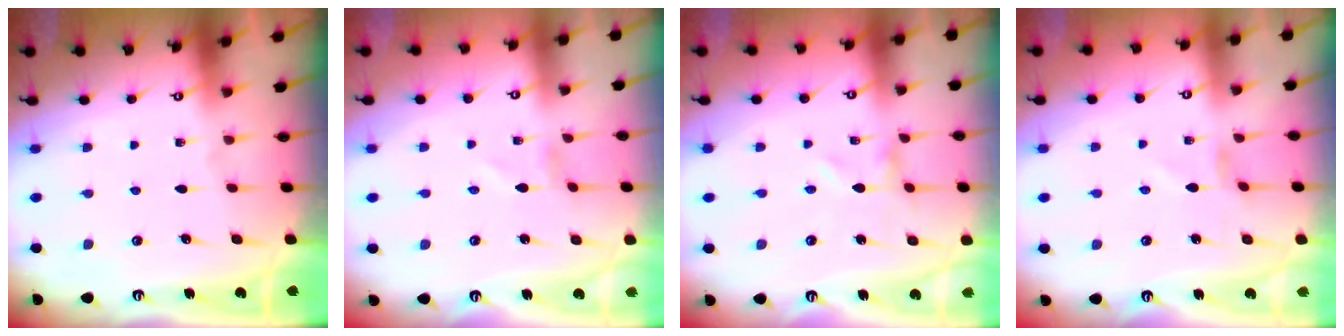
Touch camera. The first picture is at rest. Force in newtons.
{"total": 1.3, "press": 1.3, "slide": 0.1}
{"total": 0.0}
{"total": 1.7, "press": 1.7, "slide": 0.2}